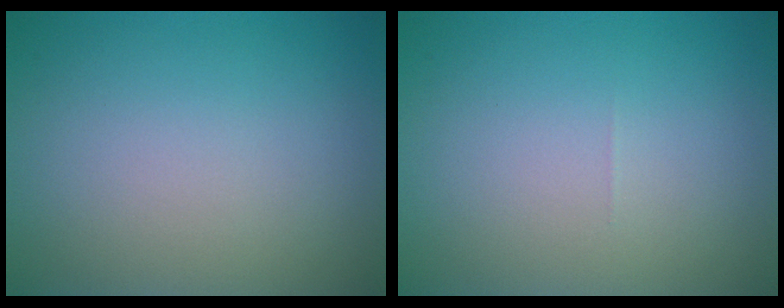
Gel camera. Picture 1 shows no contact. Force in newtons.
{"total": 0.0}